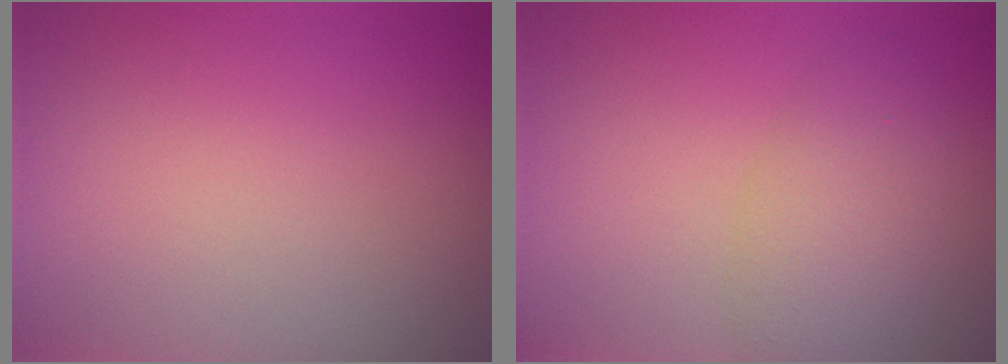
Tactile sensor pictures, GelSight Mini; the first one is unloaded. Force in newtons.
{"total": 3.8, "press": 3.8, "slide": 0.1}